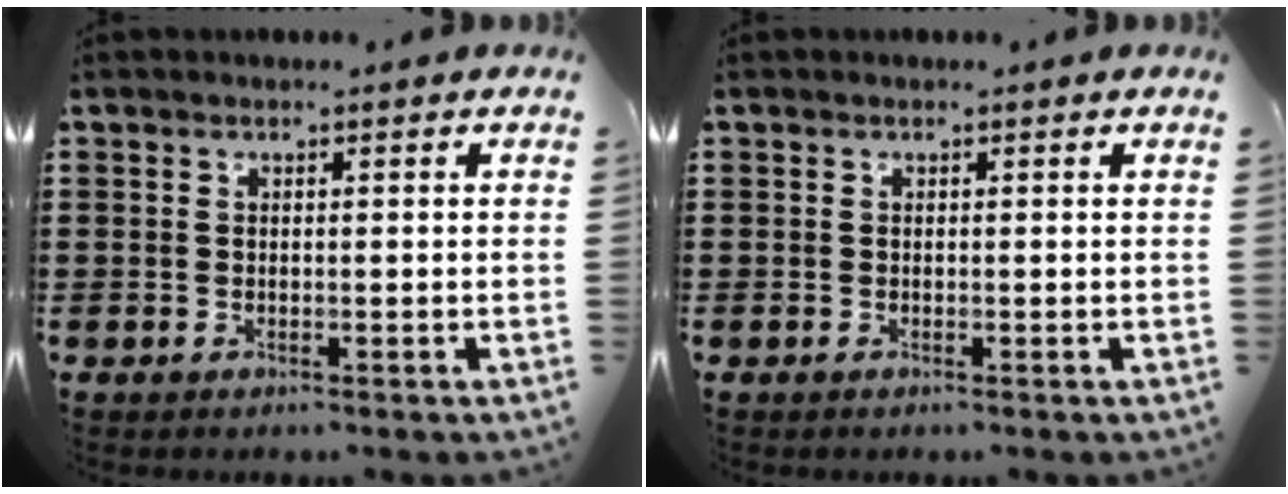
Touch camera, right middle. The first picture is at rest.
{"total": 0.0}